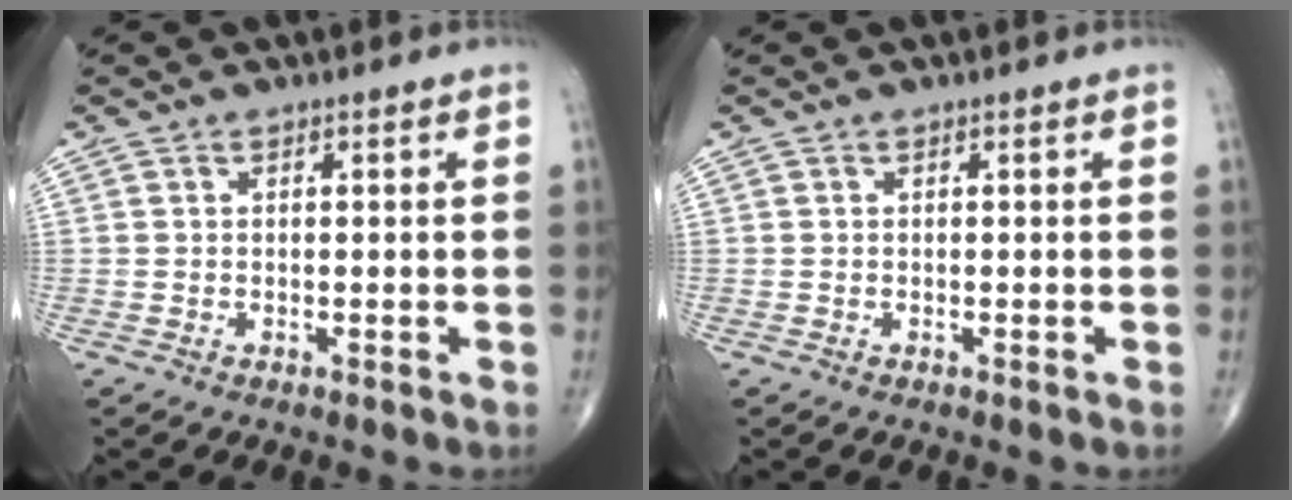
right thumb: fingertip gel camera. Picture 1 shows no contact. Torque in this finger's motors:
{"motor_torque": [0.00, 0.00, 0.00, 0.00, 0.00]}